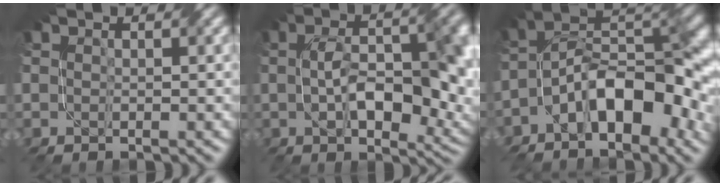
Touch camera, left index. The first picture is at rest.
{"total": 11.9, "force": [-0.4, 5.4, 10.6], "torque": [-0.158, 0.001, -0.004]}
{"total": 10.1, "force": [-4.1, 4.5, 8.1], "torque": [-0.118, 0.021, -0.080]}